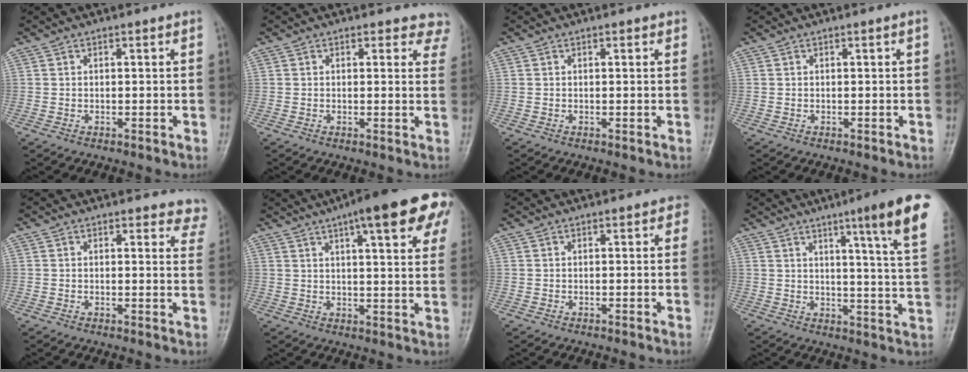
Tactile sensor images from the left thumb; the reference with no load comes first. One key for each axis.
{"total": 5.6, "fx": 4.9, "fy": 2.6, "fz": 0.0, "tx": 0.052, "ty": -0.019, "tz": 0.022}
{"total": 0.7, "fx": 0.5, "fy": 0.4, "fz": 0.3, "tx": 0.000, "ty": -0.002, "tz": 0.001}
{"total": 0.0}
{"total": 5.9, "fx": 5.4, "fy": 2.3, "fz": 0.3, "tx": 0.048, "ty": -0.024, "tz": 0.028}
{"total": 19.5, "fx": 10.4, "fy": 4.8, "fz": 15.7, "tx": -0.188, "ty": -0.004, "tz": 0.128}
{"total": 1.7, "fx": 0.6, "fy": 1.2, "fz": 1.0, "tx": 0.016, "ty": 0.003, "tz": -0.003}
{"total": 15.0, "fx": 7.9, "fy": 0.5, "fz": 12.7, "tx": -0.161, "ty": -0.041, "tz": 0.095}